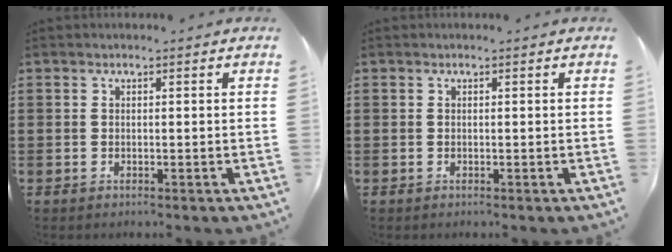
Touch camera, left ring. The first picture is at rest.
{"total": 0.0}